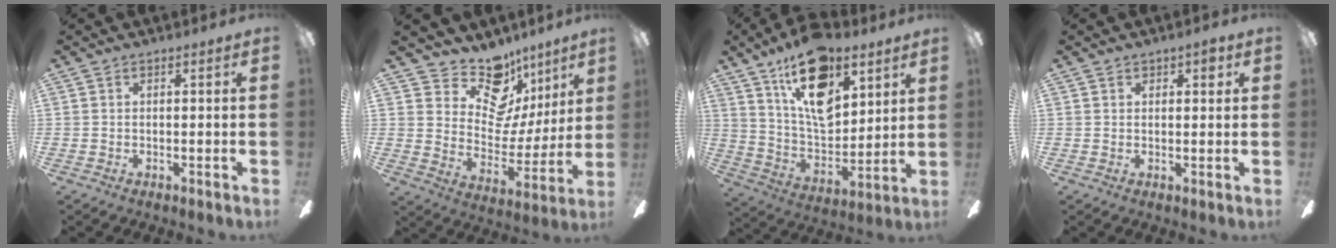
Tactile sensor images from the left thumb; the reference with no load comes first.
{"total": 16.2, "force": [11.2, 9.7, 6.6], "torque": [-0.106, -0.083, 0.204]}
{"total": 19.8, "force": [11.5, 10.1, 12.6], "torque": [-0.214, -0.057, 0.202]}
{"total": 2.4, "force": [1.5, 1.2, 1.4], "torque": [-0.013, -0.001, 0.022]}